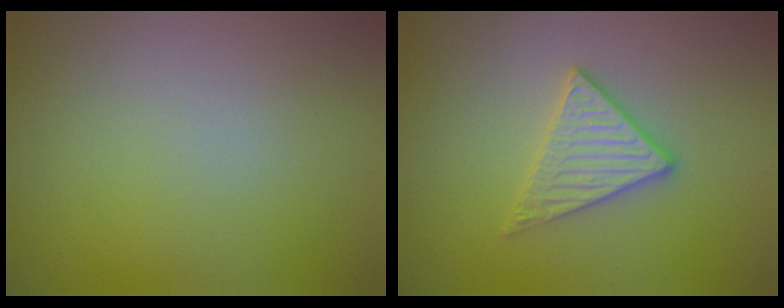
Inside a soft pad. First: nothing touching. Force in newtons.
{"total": 2.8, "press": 2.7, "slide": 0.8}